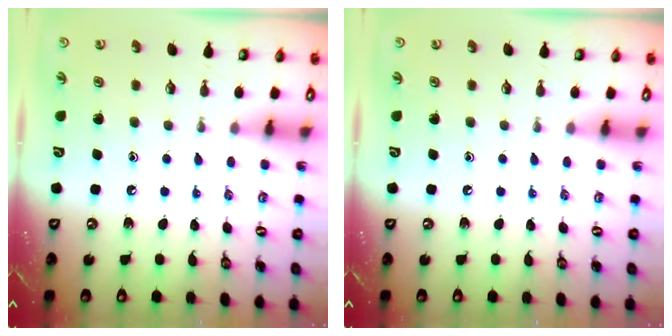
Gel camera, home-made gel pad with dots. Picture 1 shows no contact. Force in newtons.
{"total": 0.0}